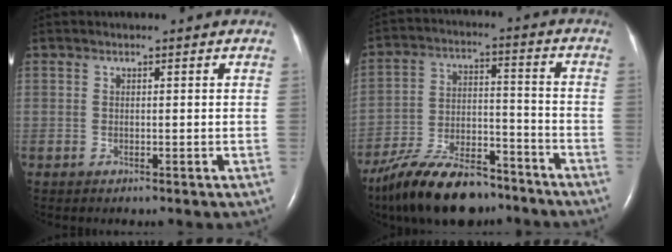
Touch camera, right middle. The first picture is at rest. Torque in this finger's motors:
{"motor_torque": [0.44, -0.45, 0.23, 0.07]}